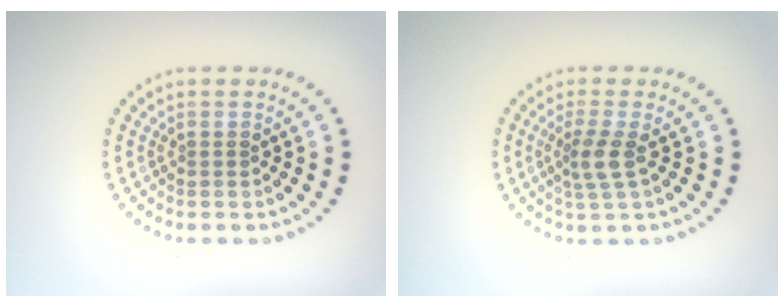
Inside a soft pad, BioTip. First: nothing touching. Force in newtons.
{"total": 2.5, "press": 1.9, "slide": 1.6}